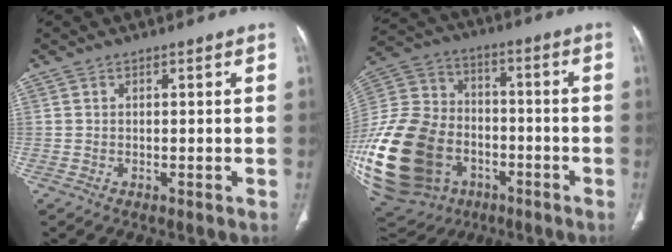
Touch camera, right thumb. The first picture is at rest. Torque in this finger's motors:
{"motor_torque": [2.73, 2.27, 2.34, -0.43, 0.79]}